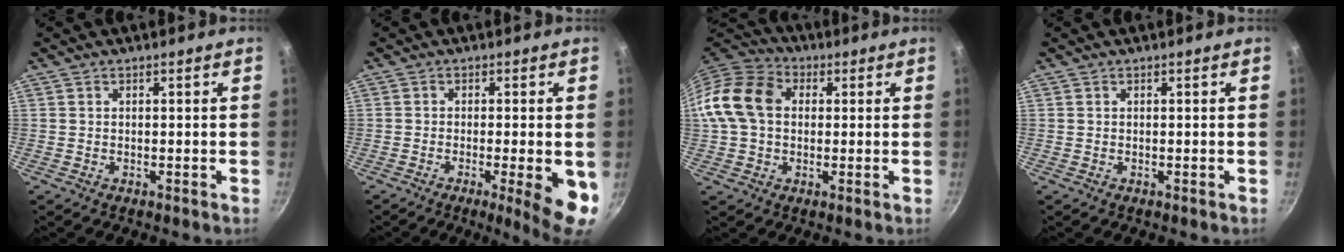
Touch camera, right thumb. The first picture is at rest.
{"total": 9.0, "force": [-2.4, 1.6, 8.6], "torque": [-0.110, -0.001, -0.030]}
{"total": 12.9, "force": [1.4, 9.8, 8.4], "torque": [-0.138, 0.026, 0.009]}
{"total": 0.0}